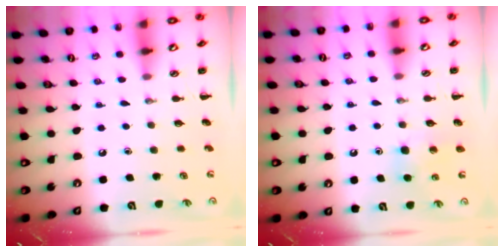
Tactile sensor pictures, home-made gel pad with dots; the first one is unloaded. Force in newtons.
{"total": 4.7, "press": 4.5, "slide": 1.2}